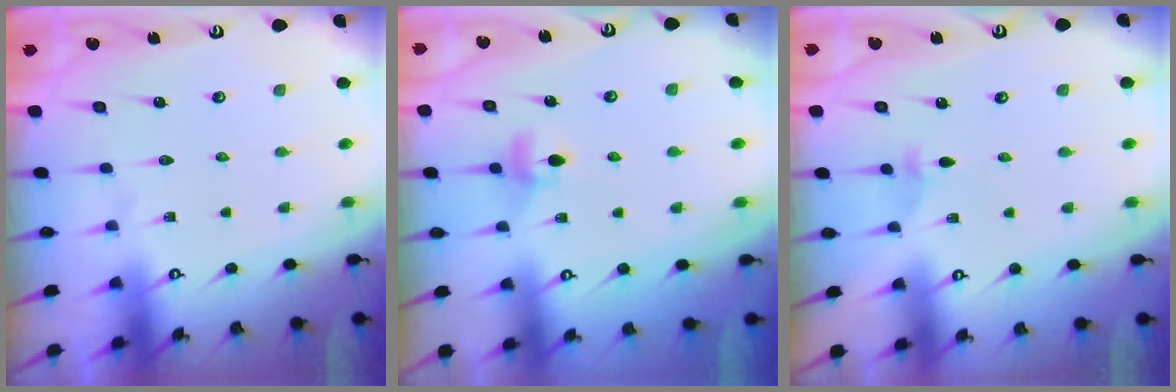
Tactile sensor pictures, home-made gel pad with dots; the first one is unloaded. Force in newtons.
{"total": 5.0, "press": 4.9, "slide": 0.5}
{"total": 2.5, "press": 2.5, "slide": 0.6}